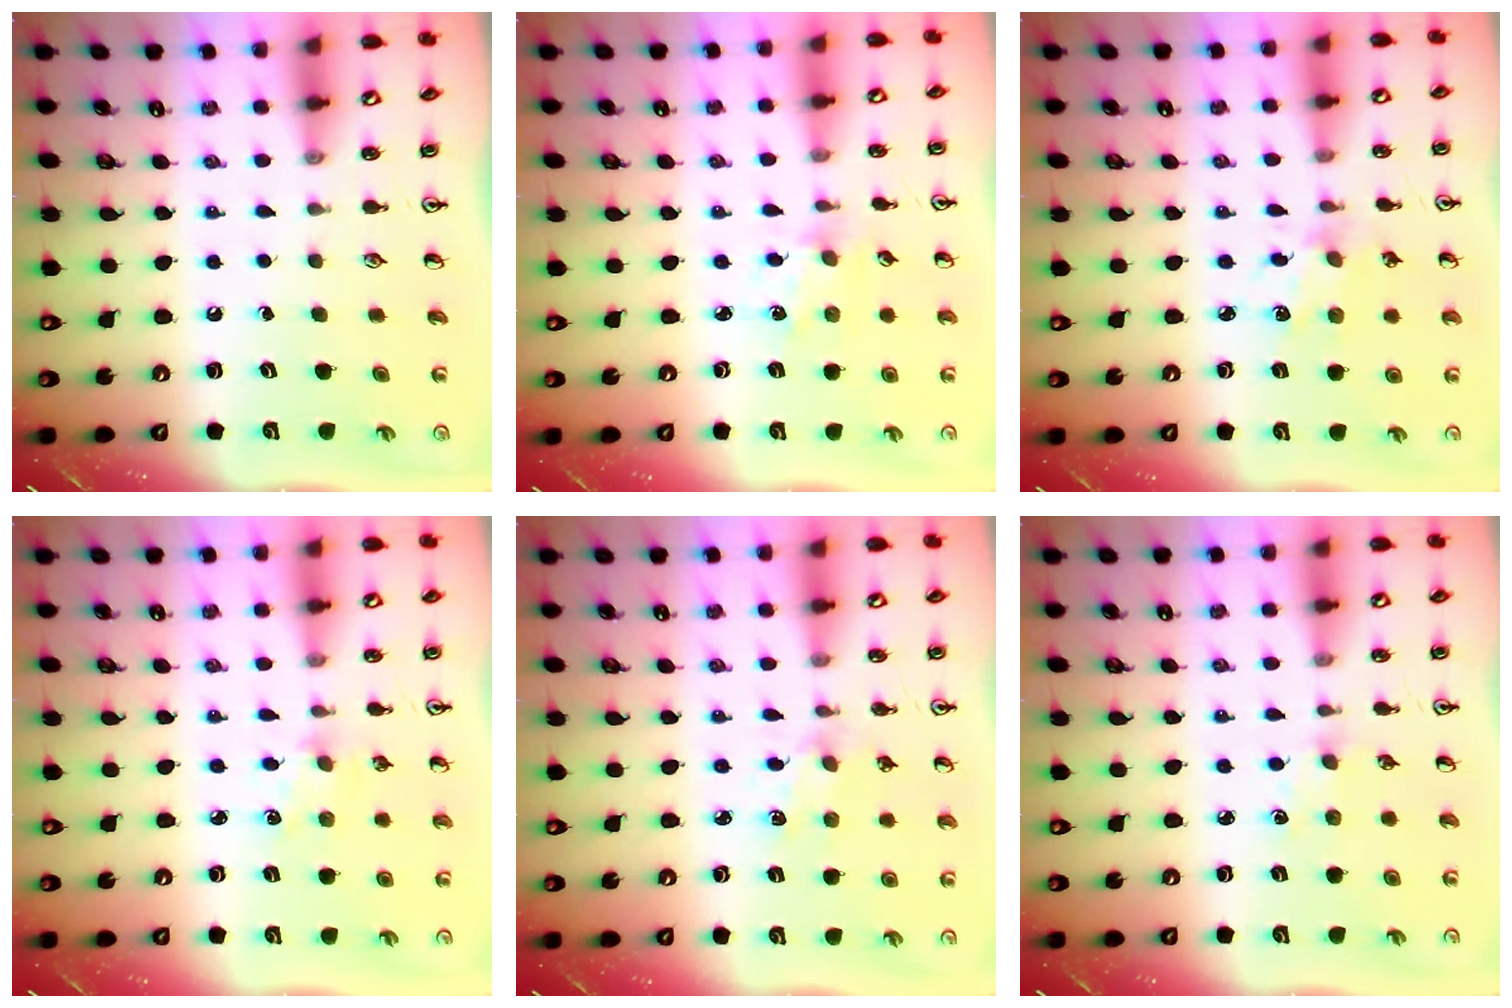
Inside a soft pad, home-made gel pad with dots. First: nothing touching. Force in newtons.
{"total": 1.2, "press": 1.2, "slide": 0.2}
{"total": 3.3, "press": 3.2, "slide": 0.3}
{"total": 1.9, "press": 1.8, "slide": 0.3}
{"total": 1.7, "press": 1.7, "slide": 0.1}
{"total": 2.8, "press": 2.7, "slide": 0.5}